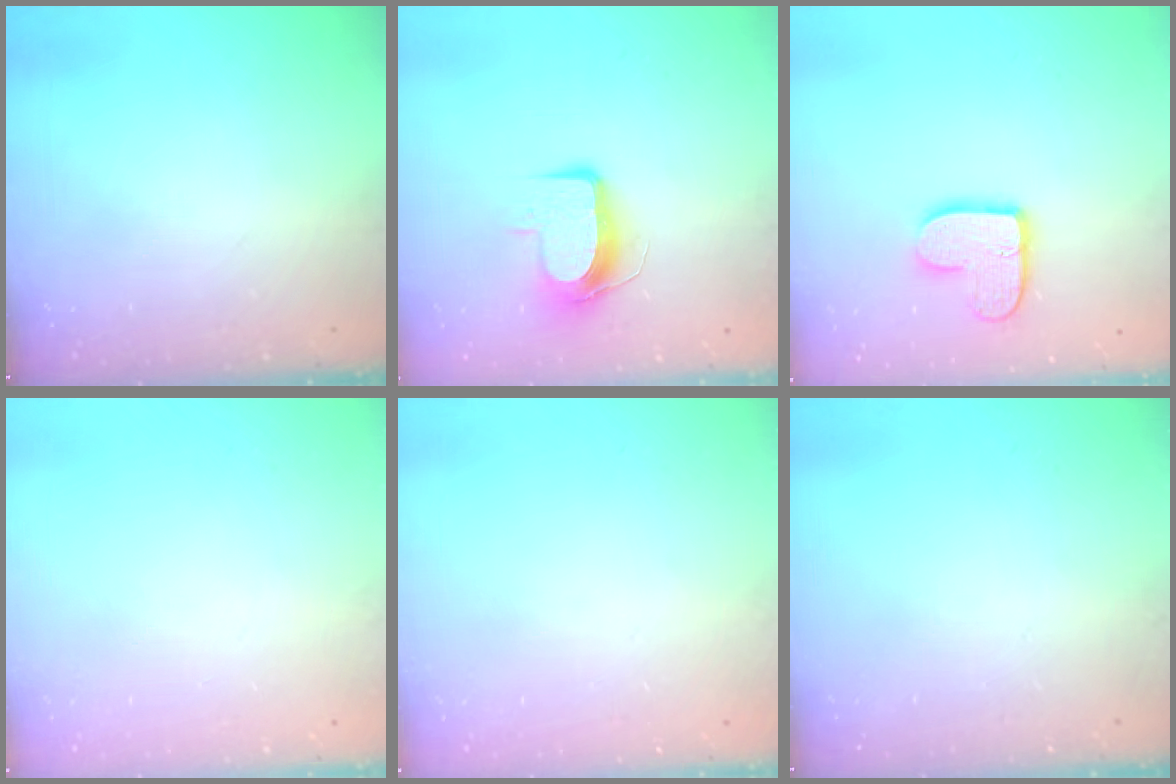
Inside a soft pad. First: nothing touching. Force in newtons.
{"total": 10.0, "press": 10.0, "slide": 1.0}
{"total": 11.5, "press": 11.4, "slide": 1.0}
{"total": 0.0}
{"total": 0.0}
{"total": 0.0}